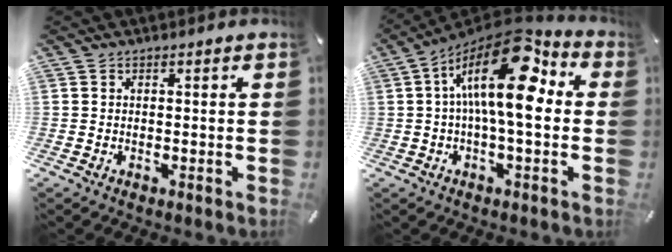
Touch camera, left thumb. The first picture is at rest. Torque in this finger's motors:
{"motor_torque": [0.68, 1.20, 2.44, -0.33, 0.65]}